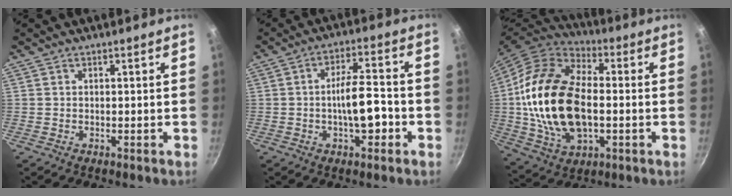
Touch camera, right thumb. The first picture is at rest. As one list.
[{"total": 8.9, "force": [-2.3, 3.3, 7.9], "torque": [-0.111, 0.026, -0.041]}, {"total": 23.6, "force": [-0.7, 14.3, 18.8], "torque": [-0.352, 0.017, -0.012]}]